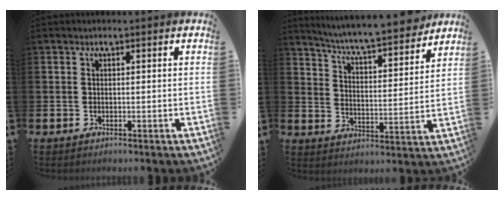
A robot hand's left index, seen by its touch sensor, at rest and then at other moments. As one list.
[{"total": 7.7, "force": [7.3, 0.0, 2.3], "torque": [-0.068, -0.060, 0.124]}]